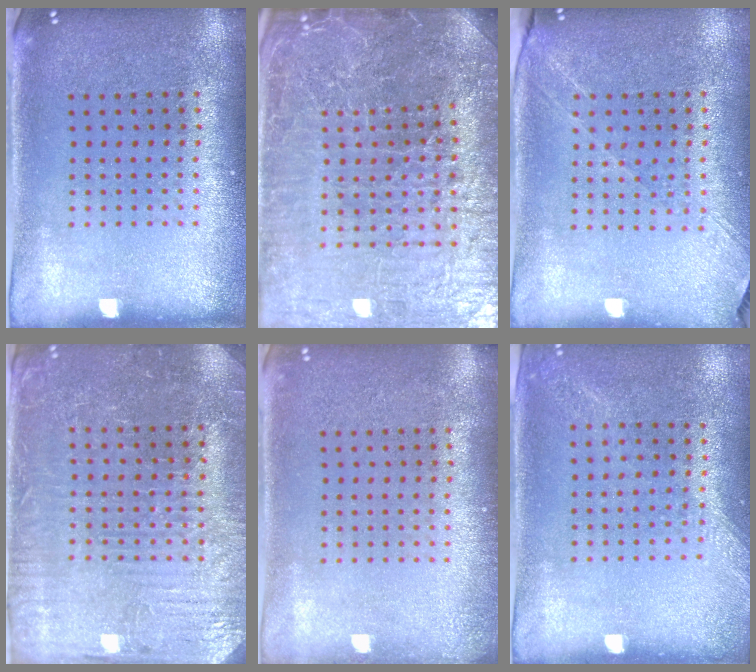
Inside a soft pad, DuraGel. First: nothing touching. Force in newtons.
{"total": 5.7, "press": 5.3, "slide": 2.0}
{"total": 1.3, "press": 1.2, "slide": 0.5}
{"total": 3.5, "press": 3.5, "slide": 0.6}
{"total": 0.9, "press": 0.8, "slide": 0.2}
{"total": 1.3, "press": 1.2, "slide": 0.5}